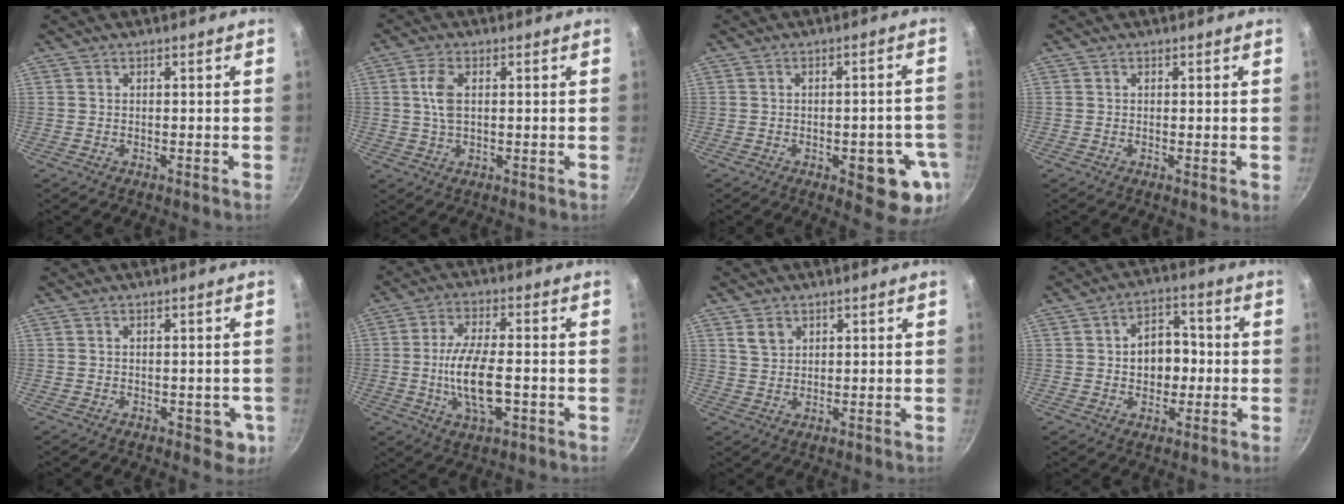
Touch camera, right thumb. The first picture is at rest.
{"total": 4.7, "force": [0.9, 2.4, 3.9], "torque": [-0.091, 0.001, 0.017]}
{"total": 11.0, "force": [-4.0, 4.1, 9.3], "torque": [-0.087, 0.018, -0.039]}
{"total": 0.9, "force": [0.1, 0.2, 0.9], "torque": [-0.015, -0.005, 0.000]}
{"total": 3.2, "force": [-1.1, 2.0, 2.2], "torque": [-0.002, 0.002, -0.008]}
{"total": 10.9, "force": [-1.7, 4.6, 9.8], "torque": [-0.184, 0.006, -0.030]}
{"total": 3.3, "force": [1.8, 2.5, 1.3], "torque": [-0.013, -0.010, 0.039]}
{"total": 8.8, "force": [-0.1, 6.3, 6.1], "torque": [-0.053, 0.018, -0.007]}